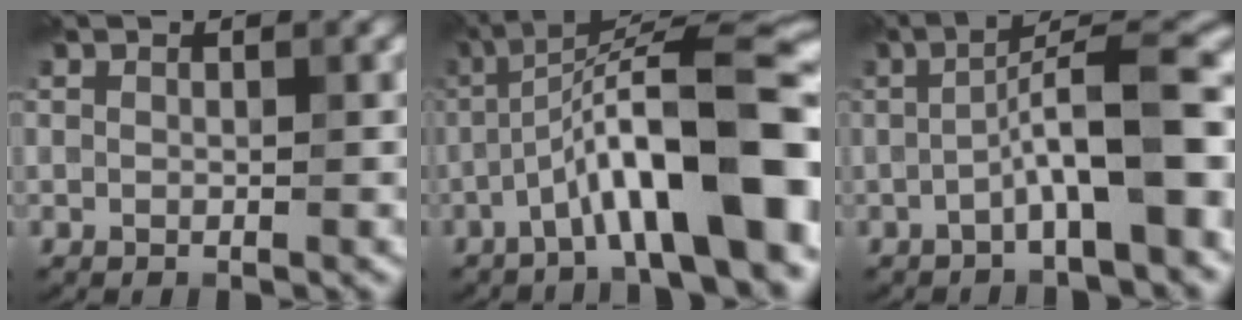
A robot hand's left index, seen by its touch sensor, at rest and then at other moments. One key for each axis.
{"total": 11.7, "fx": -3.9, "fy": 2.4, "fz": 10.8, "tx": -0.168, "ty": 0.023, "tz": -0.060}
{"total": 8.8, "fx": -2.3, "fy": 1.9, "fz": 8.2, "tx": -0.114, "ty": 0.025, "tz": -0.042}